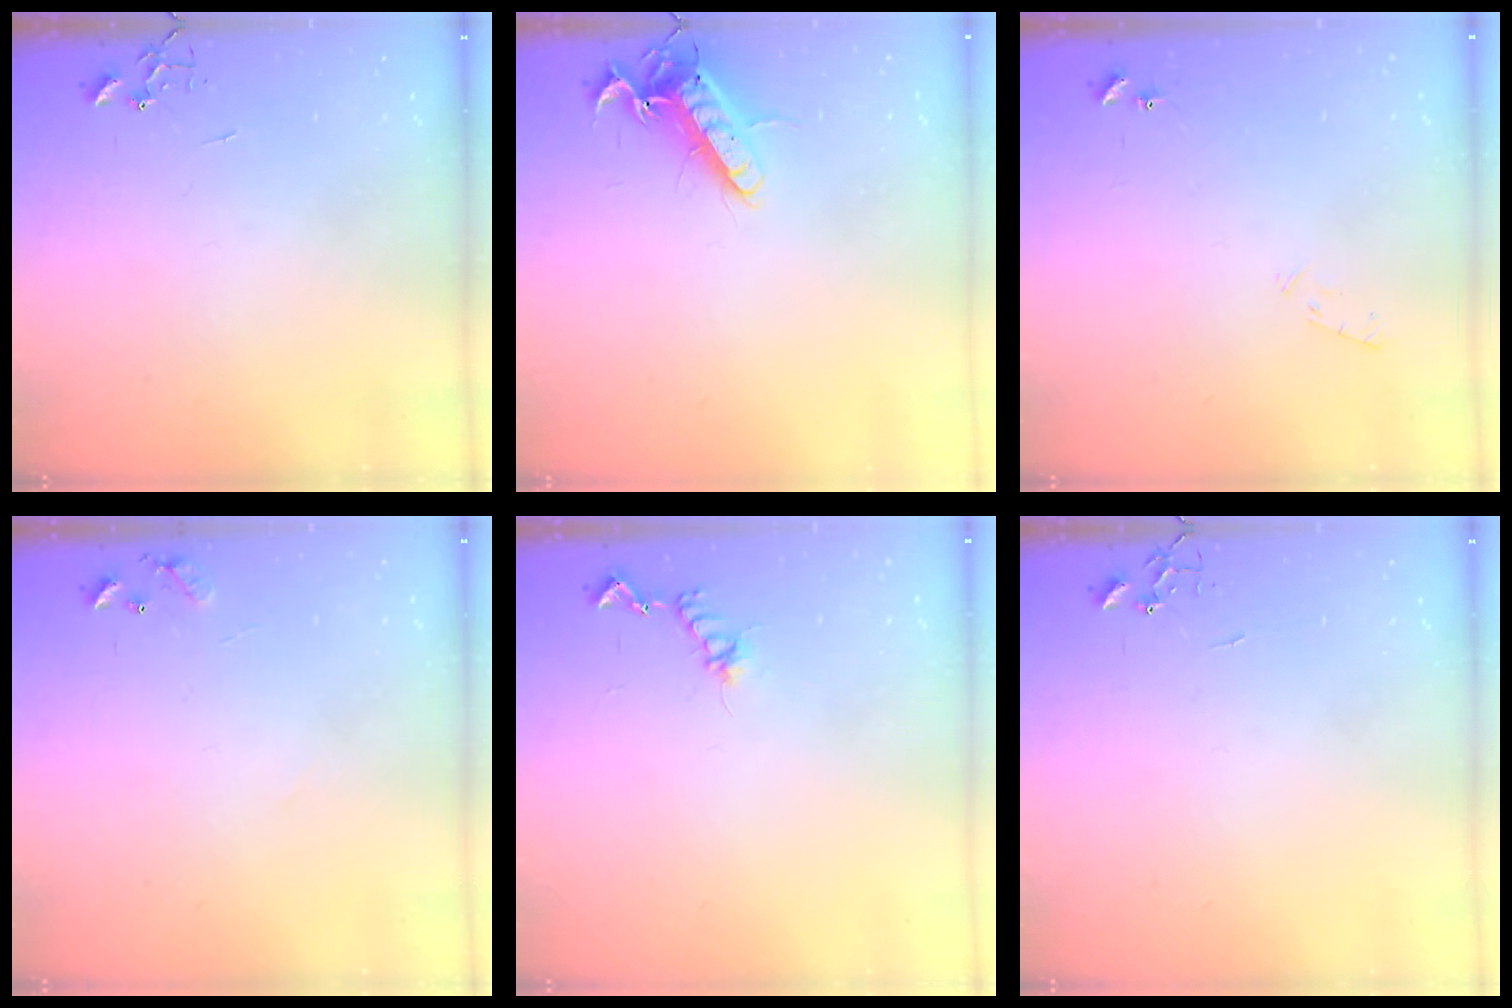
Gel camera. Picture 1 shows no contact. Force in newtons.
{"total": 13.2, "press": 13.2, "slide": 1.3}
{"total": 5.3, "press": 5.2, "slide": 0.9}
{"total": 7.2, "press": 7.2, "slide": 0.5}
{"total": 8.7, "press": 8.6, "slide": 0.7}
{"total": 0.0}